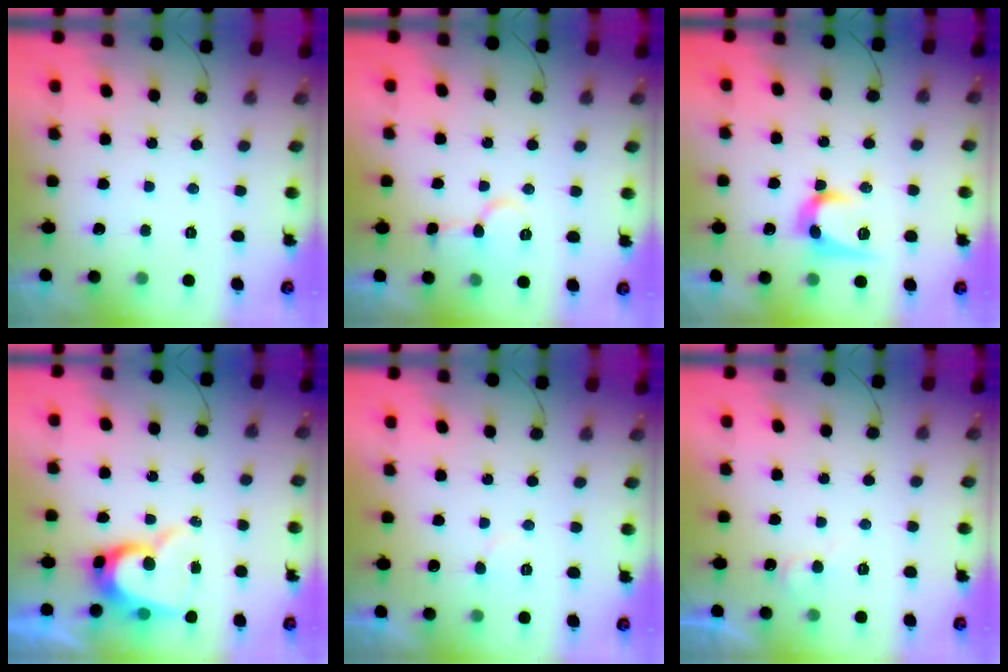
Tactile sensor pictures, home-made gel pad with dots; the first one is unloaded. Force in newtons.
{"total": 7.7, "press": 7.7, "slide": 0.2}
{"total": 10.7, "press": 10.7, "slide": 0.6}
{"total": 10.7, "press": 10.7, "slide": 0.9}
{"total": 5.2, "press": 5.2, "slide": 0.3}
{"total": 4.7, "press": 4.7, "slide": 0.6}